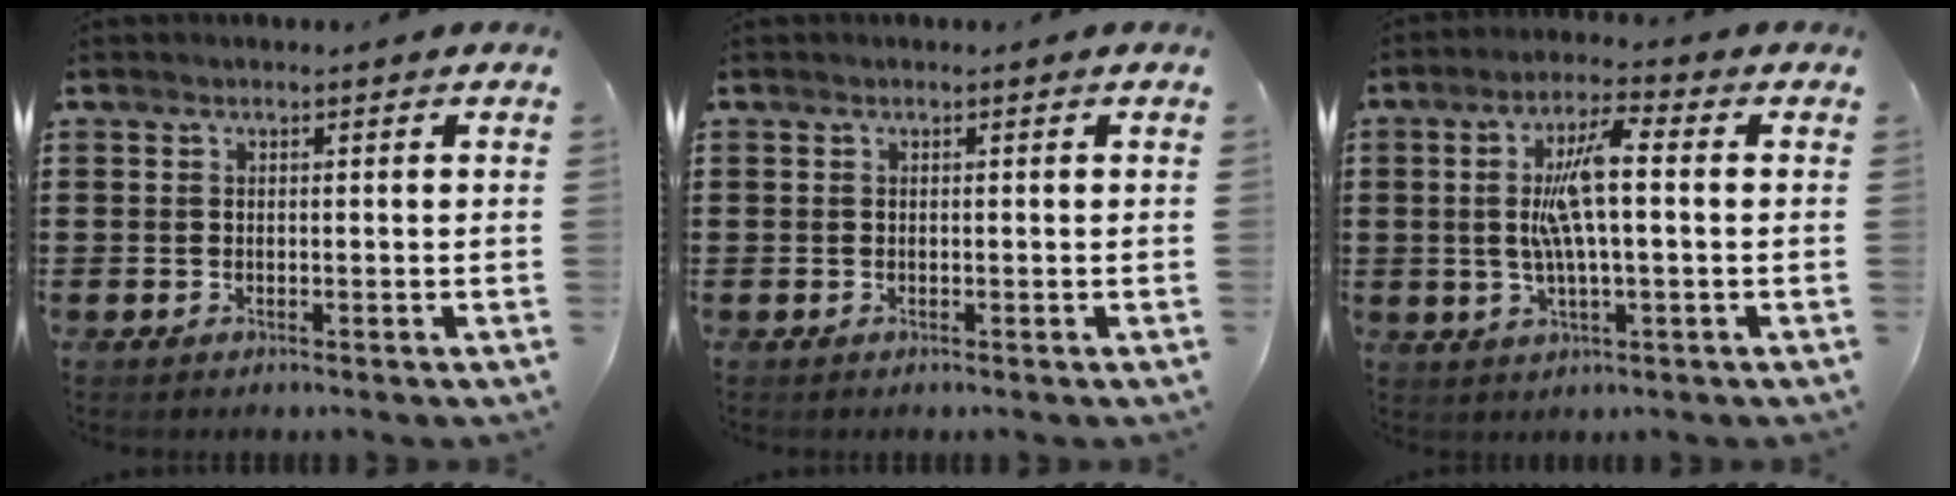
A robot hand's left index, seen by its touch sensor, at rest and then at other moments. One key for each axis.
{"total": 0.0}
{"total": 8.1, "fx": 0.9, "fy": 1.6, "fz": 7.8, "tx": -0.170, "ty": -0.001, "tz": 0.004}